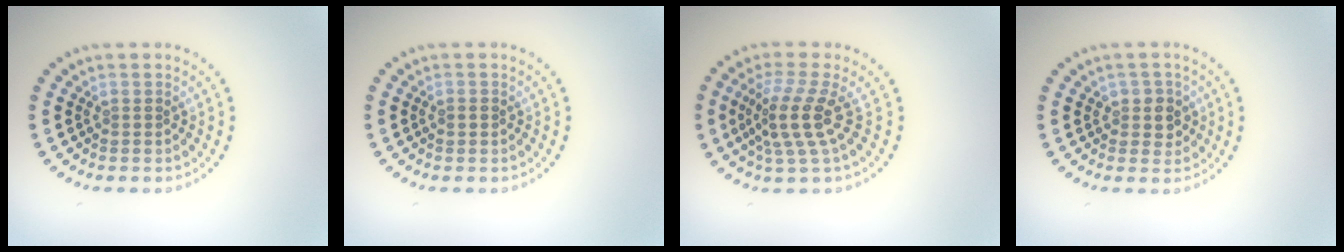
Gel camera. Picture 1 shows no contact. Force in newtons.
{"total": 1.0, "press": 1.0, "slide": 0.0}
{"total": 3.9, "press": 2.8, "slide": 2.6}
{"total": 2.0, "press": 1.8, "slide": 0.7}